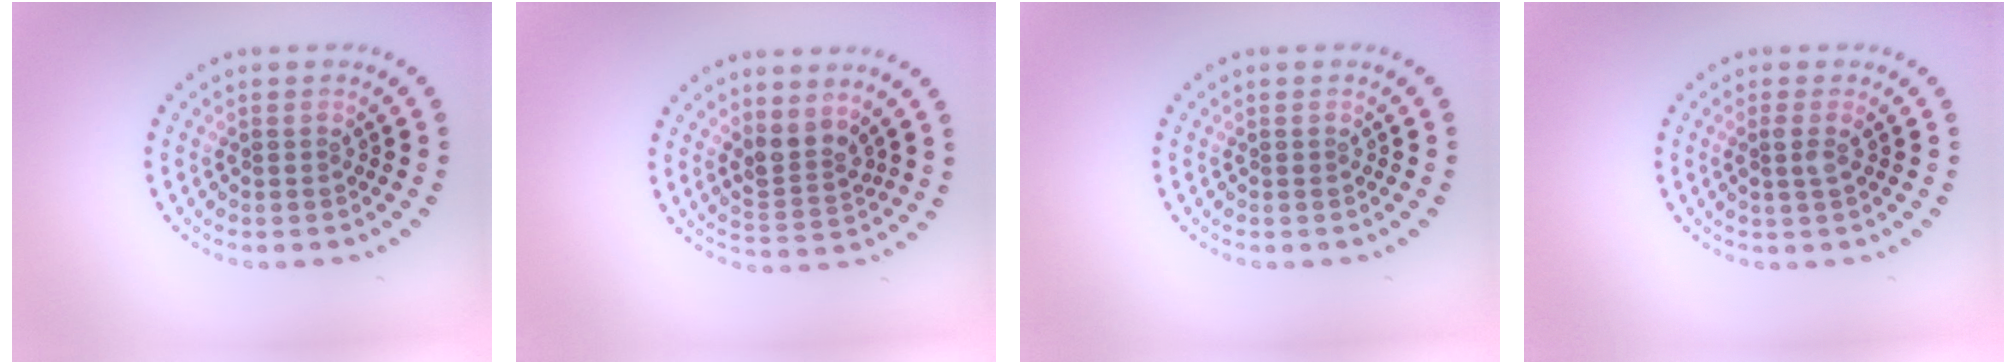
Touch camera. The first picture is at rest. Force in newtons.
{"total": 2.6, "press": 1.9, "slide": 1.8}
{"total": 0.0}
{"total": 1.0, "press": 0.9, "slide": 0.4}